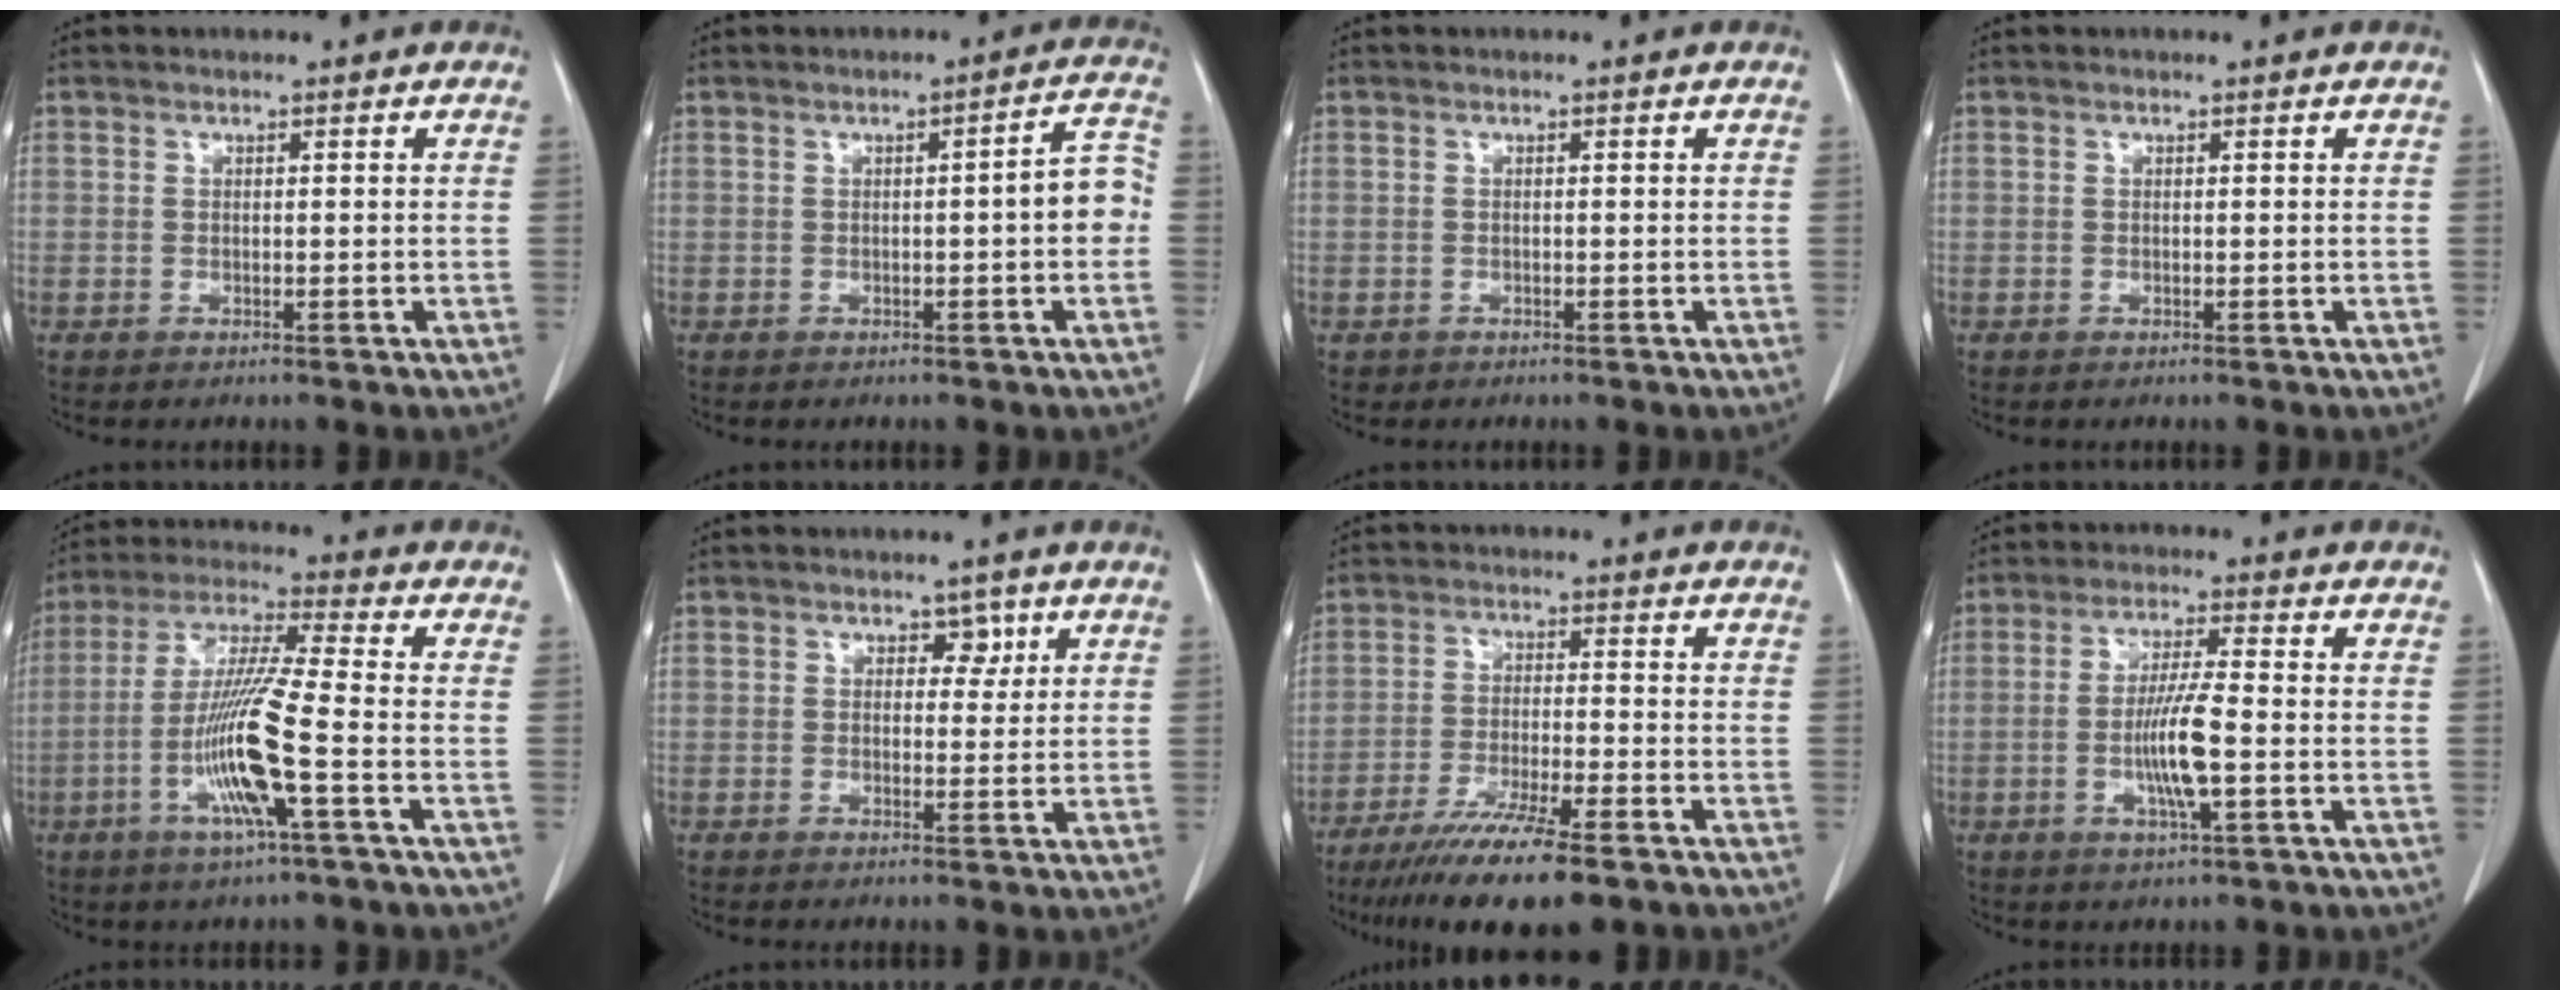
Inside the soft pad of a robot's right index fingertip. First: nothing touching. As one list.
[{"total": 5.0, "force": [-0.6, 0.7, 4.9], "torque": [-0.057, 0.018, -0.012]}, {"total": 0.6, "force": [-0.4, 0.5, -0.1], "torque": [-0.005, 0.004, -0.006]}, {"total": 0.0}, {"total": 12.8, "force": [-3.9, -0.2, 12.2], "torque": [-0.246, -0.008, -0.081]}, {"total": 2.4, "force": [1.2, 1.7, 1.3], "torque": [-0.009, 0.002, 0.014]}, {"total": 12.6, "force": [-9.1, 1.1, 8.6], "torque": [-0.146, -0.032, -0.148]}, {"total": 7.8, "force": [-1.7, 0.4, 7.6], "torque": [-0.145, -0.005, -0.034]}]